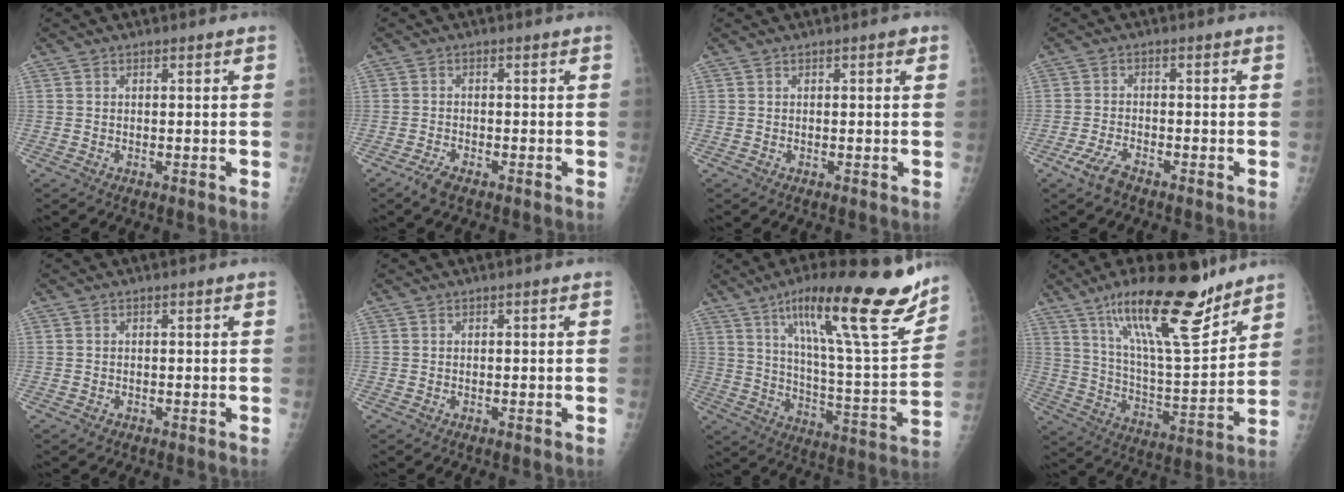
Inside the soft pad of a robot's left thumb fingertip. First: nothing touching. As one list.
[{"total": 2.6, "force": [-1.9, 1.0, 1.5], "torque": [-0.038, 0.000, -0.036]}, {"total": 0.8, "force": [0.4, 0.4, 0.6], "torque": [-0.004, 0.000, 0.002]}, {"total": 3.9, "force": [-2.7, 1.5, 2.4], "torque": [-0.059, 0.005, -0.054]}, {"total": 0.6, "force": [-0.3, 0.5, 0.2], "torque": [-0.001, 0.001, -0.002]}, {"total": 0.0}, {"total": 25.6, "force": [15.8, 4.5, 19.7], "torque": [-0.274, -0.059, 0.251]}, {"total": 22.4, "force": [15.4, 5.6, 15.3], "torque": [-0.229, -0.076, 0.262]}]